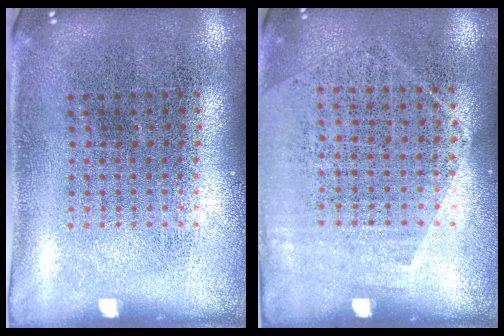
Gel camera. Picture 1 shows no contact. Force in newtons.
{"total": 1.3, "press": 1.0, "slide": 0.7}